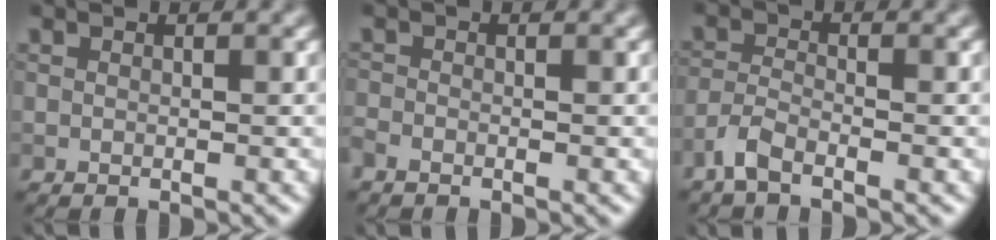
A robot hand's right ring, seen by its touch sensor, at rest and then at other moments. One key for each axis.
{"total": 1.2, "fx": -1.0, "fy": 0.5, "fz": 0.5, "tx": -0.012, "ty": -0.003, "tz": -0.026}
{"total": 2.4, "fx": -1.8, "fy": 0.6, "fz": 1.5, "tx": -0.033, "ty": 0.000, "tz": -0.047}